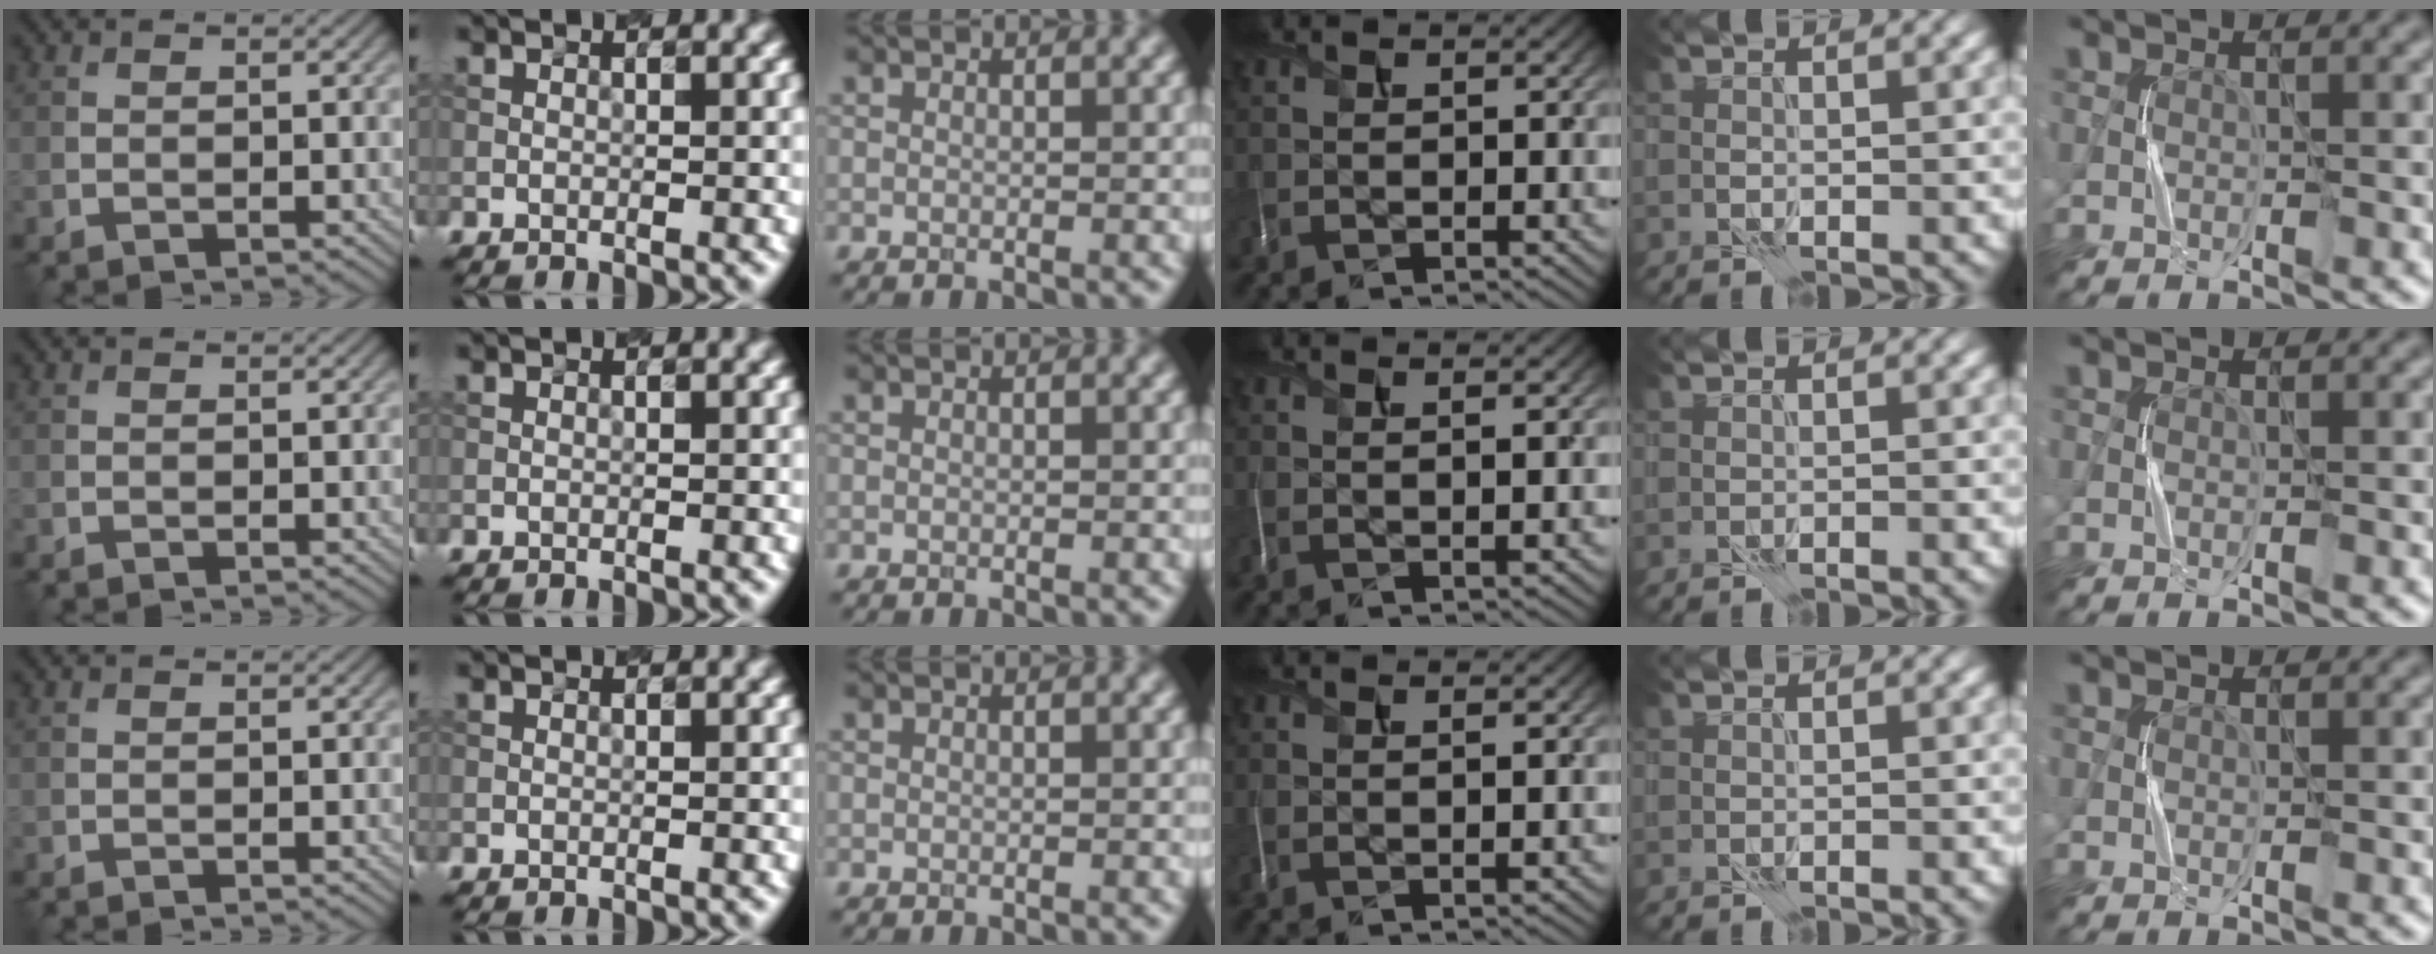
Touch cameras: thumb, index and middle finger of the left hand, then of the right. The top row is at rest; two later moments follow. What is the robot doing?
{"motion": "press", "object": "grip strengthener"}